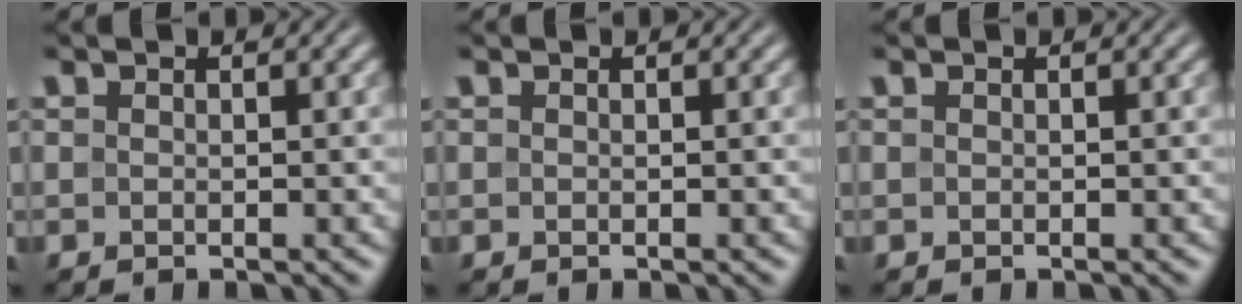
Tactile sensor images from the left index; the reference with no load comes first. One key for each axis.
{"total": 0.0}
{"total": 0.0}